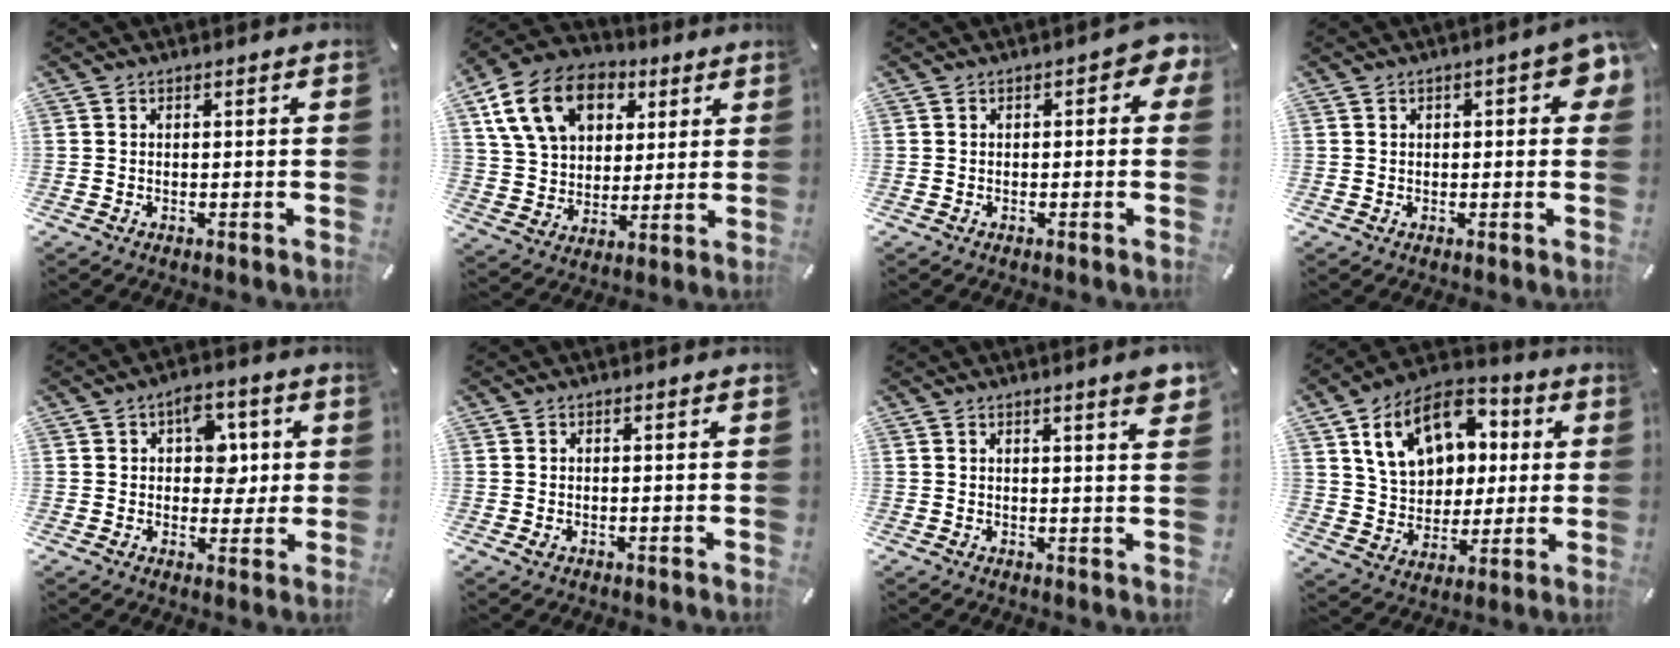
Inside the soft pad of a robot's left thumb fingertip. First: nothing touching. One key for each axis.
{"total": 16.3, "fx": 7.1, "fy": 12.1, "fz": 8.3, "tx": -0.170, "ty": -0.012, "tz": 0.134}
{"total": 2.7, "fx": -0.2, "fy": 1.5, "fz": 2.2, "tx": -0.034, "ty": 0.005, "tz": -0.006}
{"total": 4.7, "fx": 0.8, "fy": 2.4, "fz": 3.9, "tx": -0.050, "ty": 0.004, "tz": 0.009}
{"total": 8.4, "fx": 1.8, "fy": 6.1, "fz": 5.5, "tx": -0.062, "ty": -0.002, "tz": 0.025}
{"total": 0.6, "fx": -0.1, "fy": 0.3, "fz": 0.5, "tx": -0.008, "ty": 0.000, "tz": -0.001}
{"total": 3.8, "fx": 2.5, "fy": 0.3, "fz": 2.9, "tx": -0.044, "ty": -0.012, "tz": 0.039}
{"total": 16.9, "fx": 6.2, "fy": 13.0, "fz": 8.9, "tx": -0.166, "ty": -0.004, "tz": 0.122}